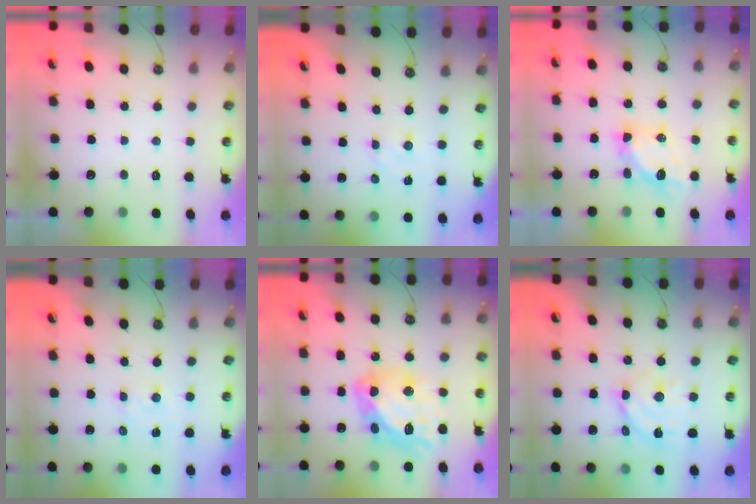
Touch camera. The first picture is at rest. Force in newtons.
{"total": 1.8, "press": 1.8, "slide": 0.3}
{"total": 6.0, "press": 6.0, "slide": 0.3}
{"total": 1.5, "press": 1.5, "slide": 0.2}
{"total": 17.2, "press": 17.1, "slide": 1.7}
{"total": 12.6, "press": 12.5, "slide": 1.0}